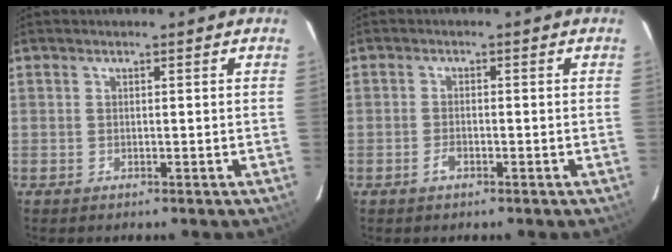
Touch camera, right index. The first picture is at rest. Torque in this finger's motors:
{"motor_torque": [0.26, 0.08, 0.01, 0.02]}